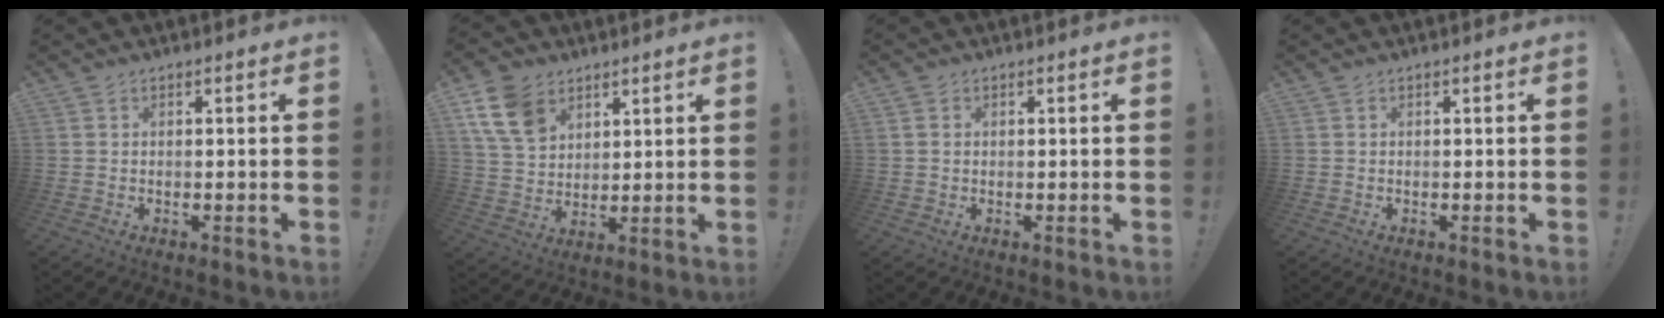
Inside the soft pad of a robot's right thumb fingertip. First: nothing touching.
{"total": 13.0, "force": [7.1, 8.9, 6.3], "torque": [-0.111, -0.024, 0.144]}
{"total": 1.3, "force": [0.3, 1.2, 0.5], "torque": [-0.002, 0.001, 0.003]}
{"total": 0.0}